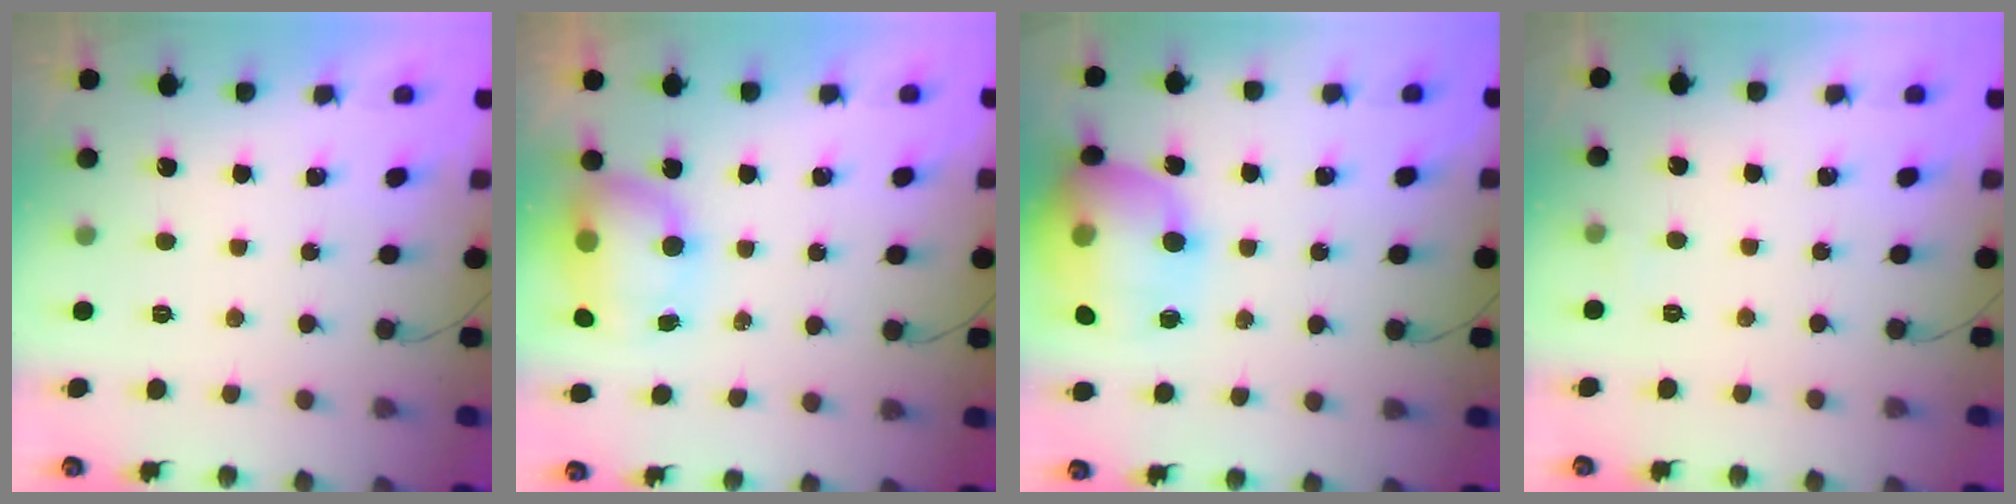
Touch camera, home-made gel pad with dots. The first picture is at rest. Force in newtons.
{"total": 8.8, "press": 8.2, "slide": 3.3}
{"total": 19.5, "press": 19.4, "slide": 2.4}
{"total": 2.3, "press": 2.1, "slide": 0.9}